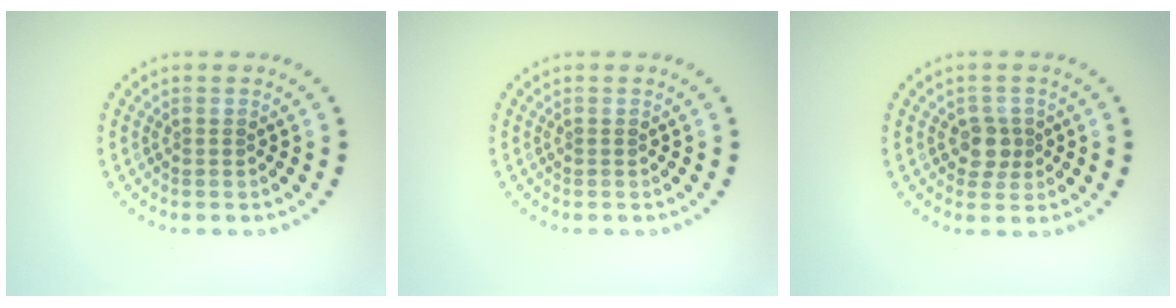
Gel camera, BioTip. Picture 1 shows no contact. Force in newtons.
{"total": 0.0}
{"total": 1.9, "press": 1.8, "slide": 0.9}